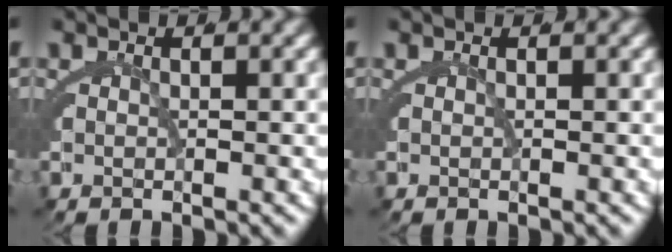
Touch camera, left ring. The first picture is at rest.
{"total": 0.0}